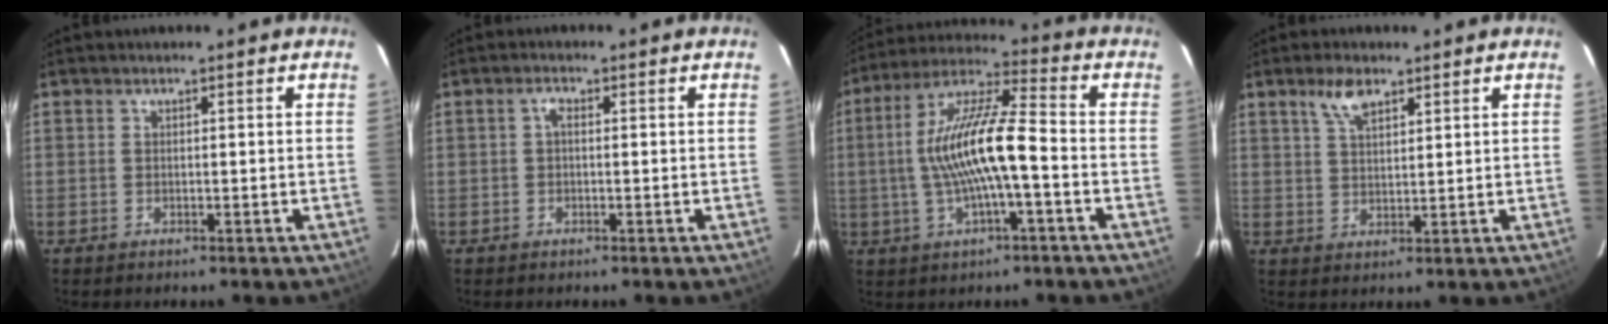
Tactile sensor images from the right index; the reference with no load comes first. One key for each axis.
{"total": 1.1, "fx": 0.0, "fy": 0.5, "fz": 0.9, "tx": -0.018, "ty": 0.006, "tz": -0.002}
{"total": 14.1, "fx": -2.0, "fy": 2.6, "fz": 13.7, "tx": -0.268, "ty": 0.016, "tz": -0.039}
{"total": 4.8, "fx": 3.1, "fy": 2.1, "fz": 3.1, "tx": -0.056, "ty": 0.008, "tz": 0.059}